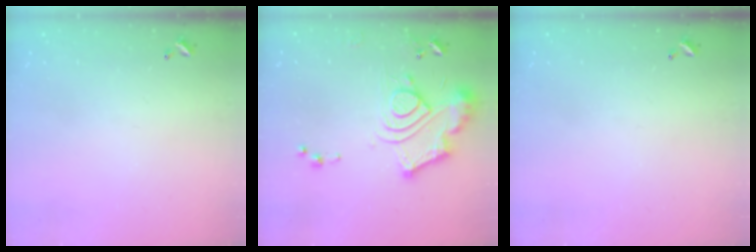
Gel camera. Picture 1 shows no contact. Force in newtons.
{"total": 14.1, "press": 14.1, "slide": 1.3}
{"total": 0.0}